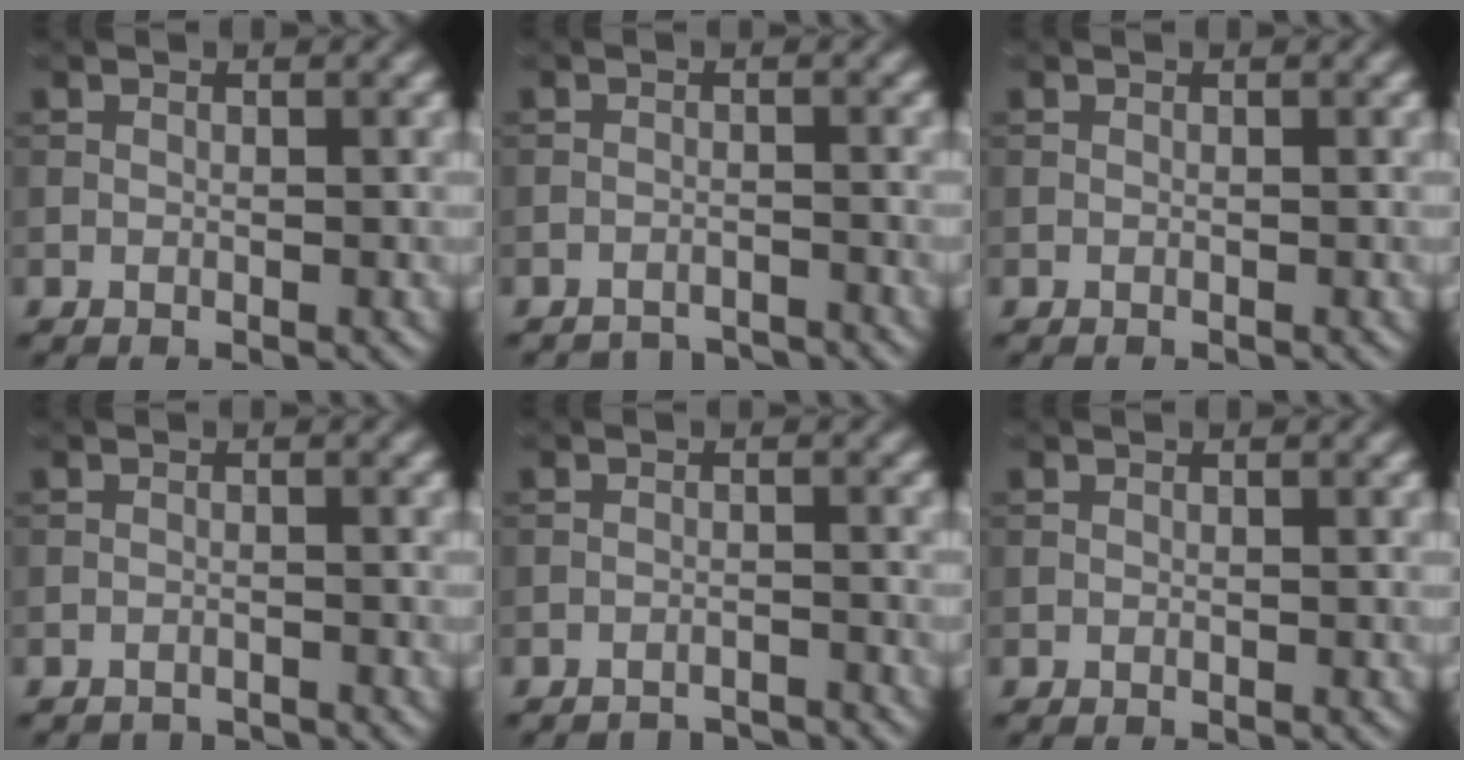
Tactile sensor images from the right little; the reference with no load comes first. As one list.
[{"total": 3.6, "force": [-3.6, 0.4, 0.3], "torque": [-0.007, -0.002, -0.056]}, {"total": 0.0}, {"total": 2.4, "force": [-2.4, 0.2, 0.2], "torque": [0.001, -0.008, -0.039]}, {"total": 4.1, "force": [-4.0, 0.4, 0.6], "torque": [-0.008, 0.000, -0.056]}, {"total": 0.0}]